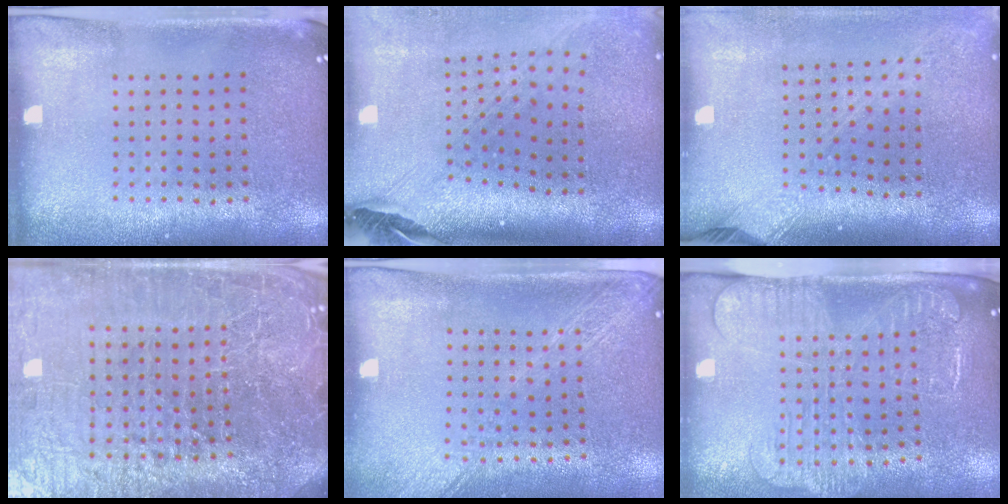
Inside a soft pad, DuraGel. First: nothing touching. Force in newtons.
{"total": 2.9, "press": 2.2, "slide": 2.0}
{"total": 2.2, "press": 1.6, "slide": 1.5}
{"total": 7.7, "press": 6.7, "slide": 3.9}
{"total": 1.8, "press": 1.5, "slide": 1.0}
{"total": 2.5, "press": 2.0, "slide": 1.4}